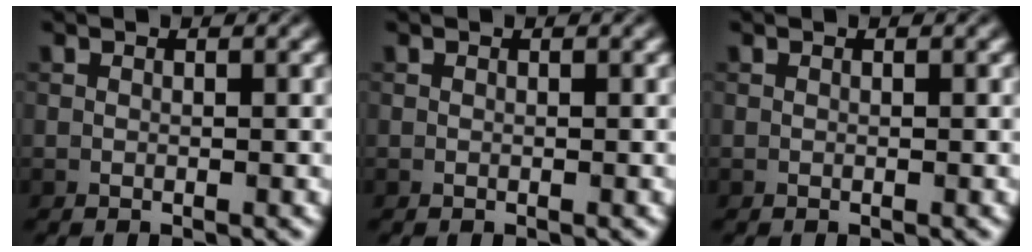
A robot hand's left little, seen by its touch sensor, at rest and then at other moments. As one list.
[{"total": 0.0}, {"total": 0.0}]